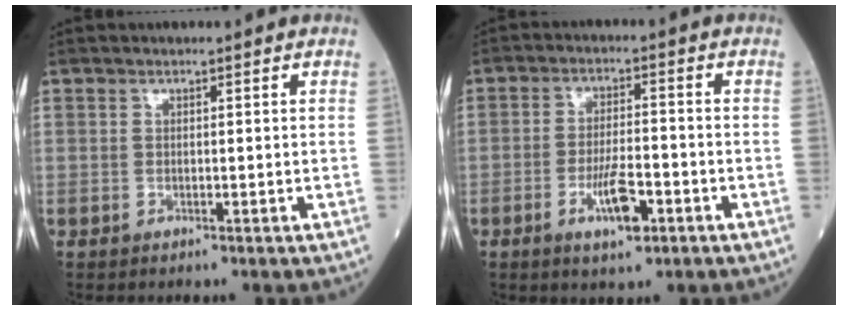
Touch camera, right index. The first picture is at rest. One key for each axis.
{"total": 6.3, "fx": -2.8, "fy": 1.5, "fz": 5.4, "tx": -0.101, "ty": -0.003, "tz": -0.048}